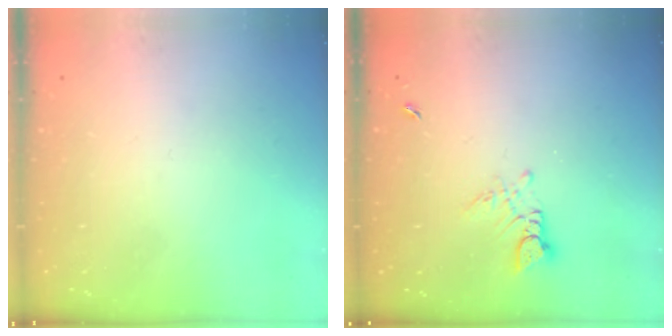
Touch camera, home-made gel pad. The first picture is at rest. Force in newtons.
{"total": 3.2, "press": 3.2, "slide": 0.3}